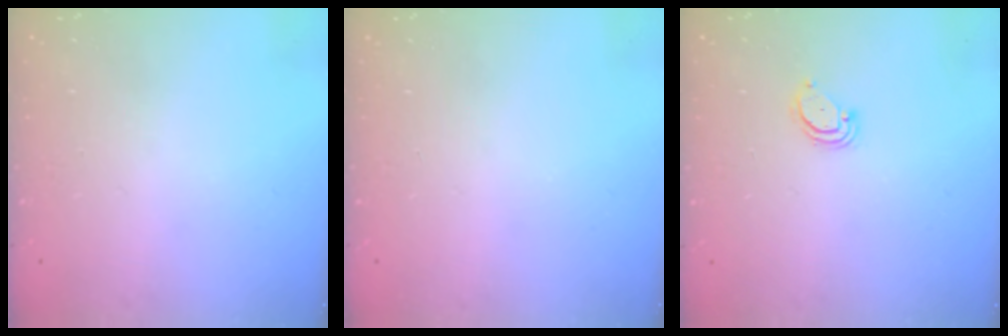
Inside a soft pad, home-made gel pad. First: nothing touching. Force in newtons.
{"total": 0.0}
{"total": 3.0, "press": 3.0, "slide": 0.2}